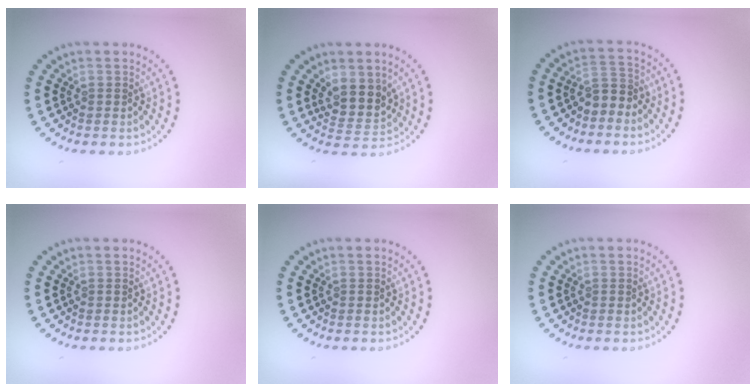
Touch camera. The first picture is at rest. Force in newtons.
{"total": 3.2, "press": 2.7, "slide": 1.8}
{"total": 2.4, "press": 2.1, "slide": 1.1}
{"total": 0.0}
{"total": 0.0}
{"total": 0.0}